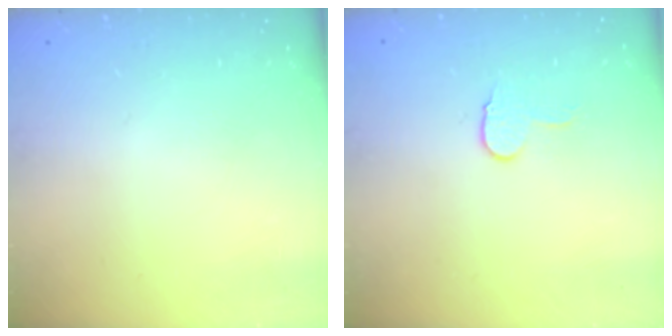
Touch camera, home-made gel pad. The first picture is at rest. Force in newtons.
{"total": 6.4, "press": 6.4, "slide": 0.6}